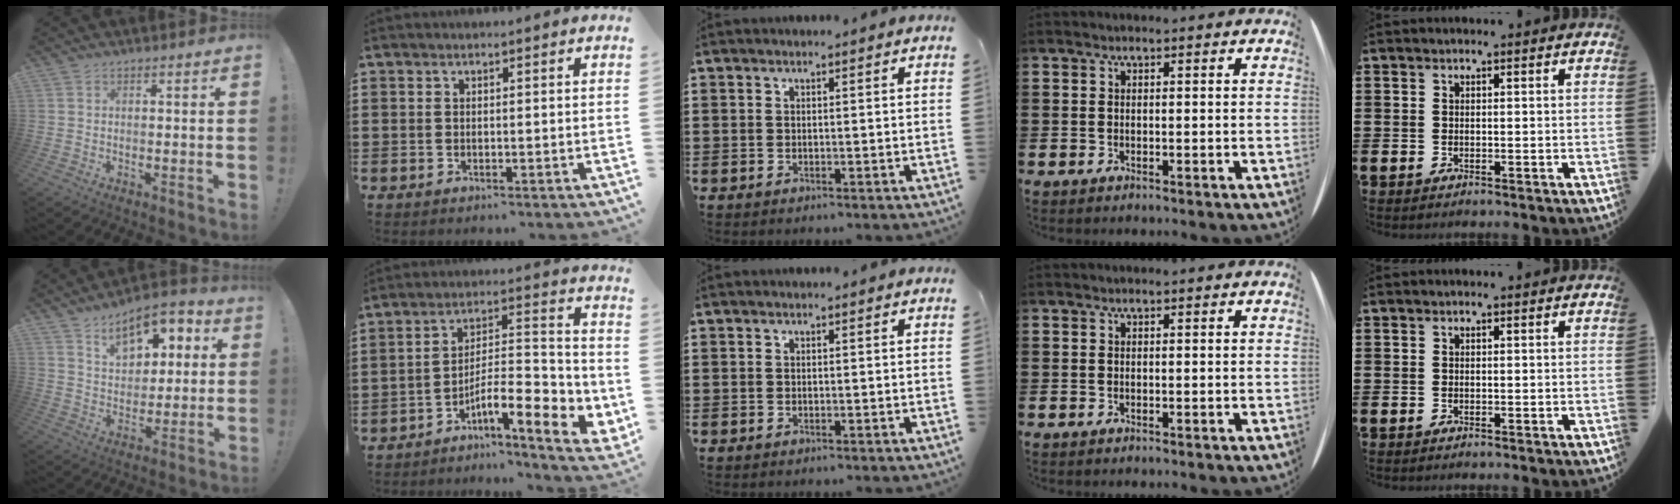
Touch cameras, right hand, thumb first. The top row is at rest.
{"thumb": {"total": 12.7, "force": [7.0, 7.7, 7.3], "torque": [-0.103, -0.034, 0.126]}, "index": {"total": 10.2, "force": [-5.5, 2.4, 8.2], "torque": [-0.127, -0.008, -0.102]}}